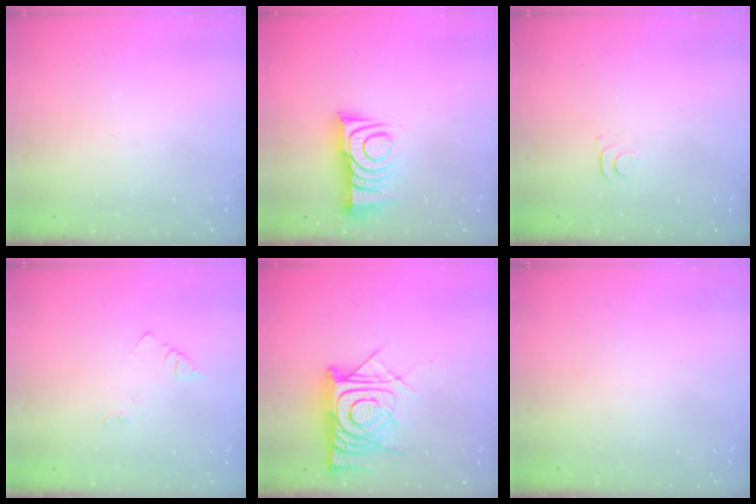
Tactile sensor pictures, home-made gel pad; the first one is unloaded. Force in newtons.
{"total": 11.2, "press": 11.2, "slide": 0.5}
{"total": 3.4, "press": 3.4, "slide": 0.5}
{"total": 2.7, "press": 2.7, "slide": 0.4}
{"total": 14.5, "press": 14.4, "slide": 1.4}
{"total": 1.6, "press": 1.6, "slide": 0.1}